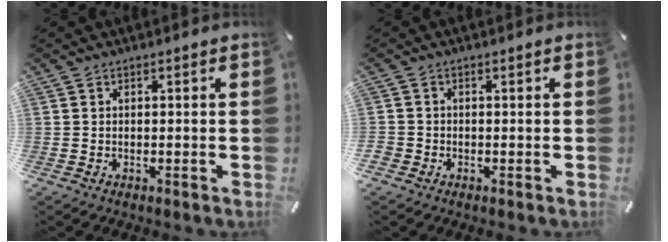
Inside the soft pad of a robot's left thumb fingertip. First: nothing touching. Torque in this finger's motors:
{"motor_torque": [-0.55, -0.01, -0.09, 0.03, 0.00]}